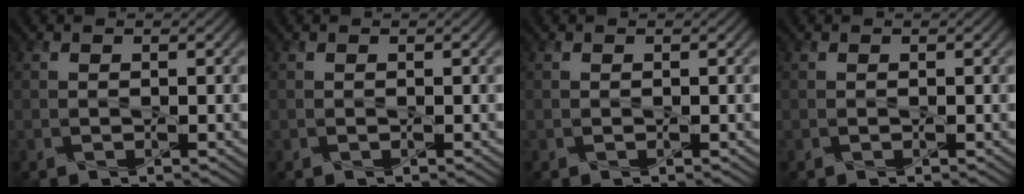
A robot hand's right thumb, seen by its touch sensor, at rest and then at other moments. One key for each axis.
{"total": 0.0}
{"total": 0.0}
{"total": 0.0}